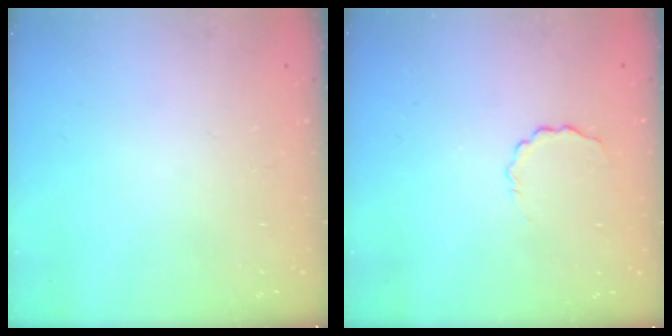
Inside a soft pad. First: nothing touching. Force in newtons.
{"total": 2.6, "press": 2.5, "slide": 0.8}